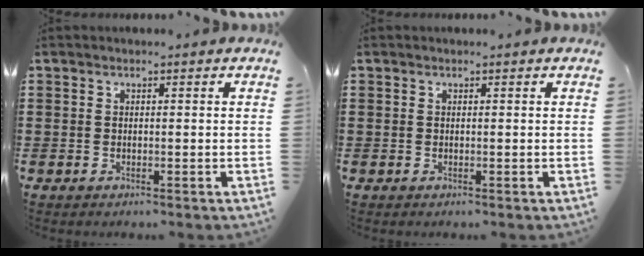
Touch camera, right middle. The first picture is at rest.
{"total": 0.0}